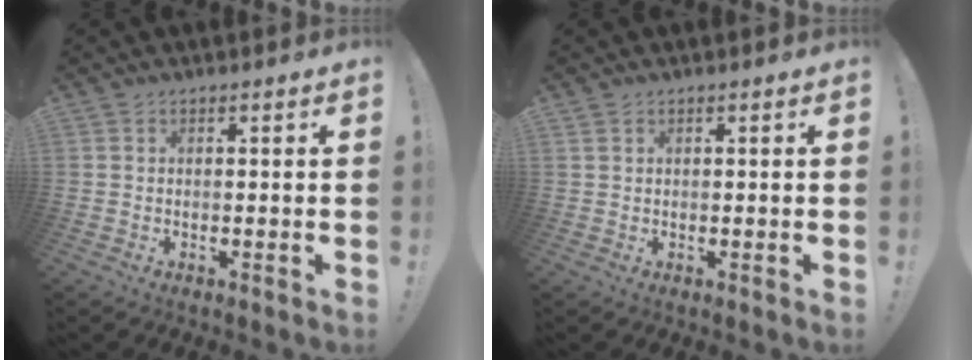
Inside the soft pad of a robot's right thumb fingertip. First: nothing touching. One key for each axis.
{"total": 0.9, "fx": 0.7, "fy": 0.6, "fz": 0.3, "tx": -0.010, "ty": 0.002, "tz": 0.014}